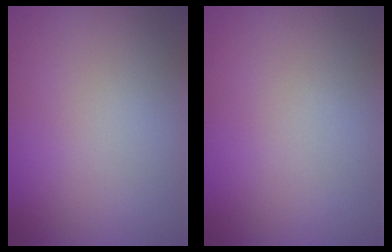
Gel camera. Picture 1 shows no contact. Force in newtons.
{"total": 0.0}